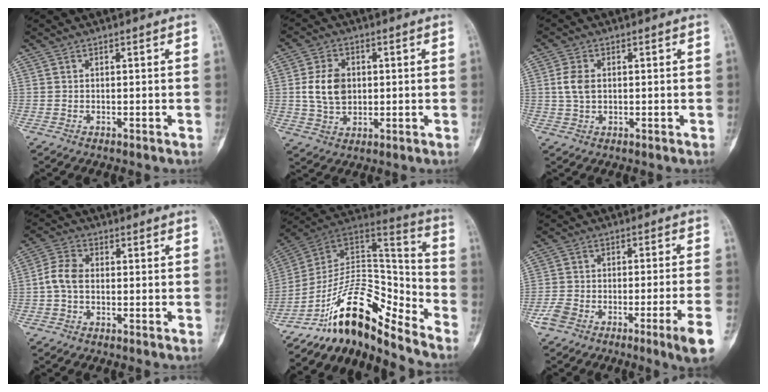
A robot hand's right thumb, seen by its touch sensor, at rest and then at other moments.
{"total": 8.5, "force": [0.8, 6.2, 5.7], "torque": [-0.089, 0.001, 0.019]}
{"total": 4.3, "force": [0.5, 2.9, 3.1], "torque": [-0.065, 0.003, 0.010]}
{"total": 5.5, "force": [-0.6, 3.9, 3.8], "torque": [-0.071, 0.017, -0.022]}
{"total": 18.2, "force": [-13.5, 6.3, 10.4], "torque": [-0.140, 0.133, -0.235]}
{"total": 12.4, "force": [-6.9, 1.5, 10.2], "torque": [-0.166, 0.040, -0.108]}